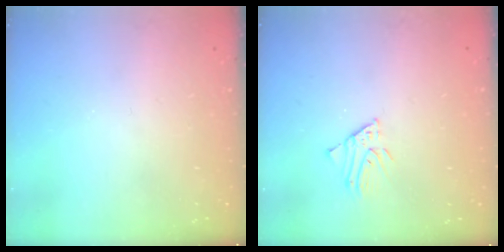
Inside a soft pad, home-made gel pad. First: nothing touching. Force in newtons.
{"total": 2.5, "press": 2.5, "slide": 0.2}